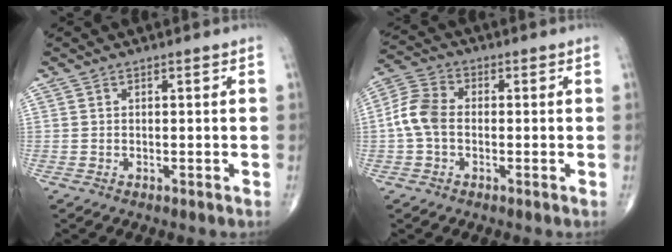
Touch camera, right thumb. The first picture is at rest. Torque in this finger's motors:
{"motor_torque": [-0.17, 0.43, 0.66, -0.05, 0.05]}